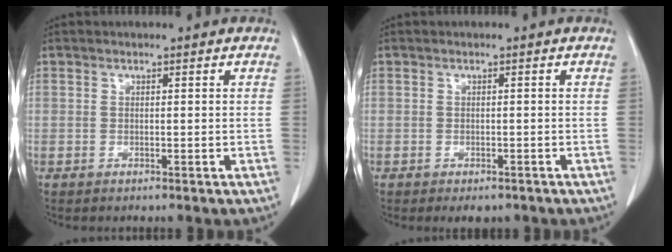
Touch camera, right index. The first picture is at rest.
{"total": 2.7, "force": [-2.0, 1.3, 1.2], "torque": [-0.009, -0.002, -0.022]}